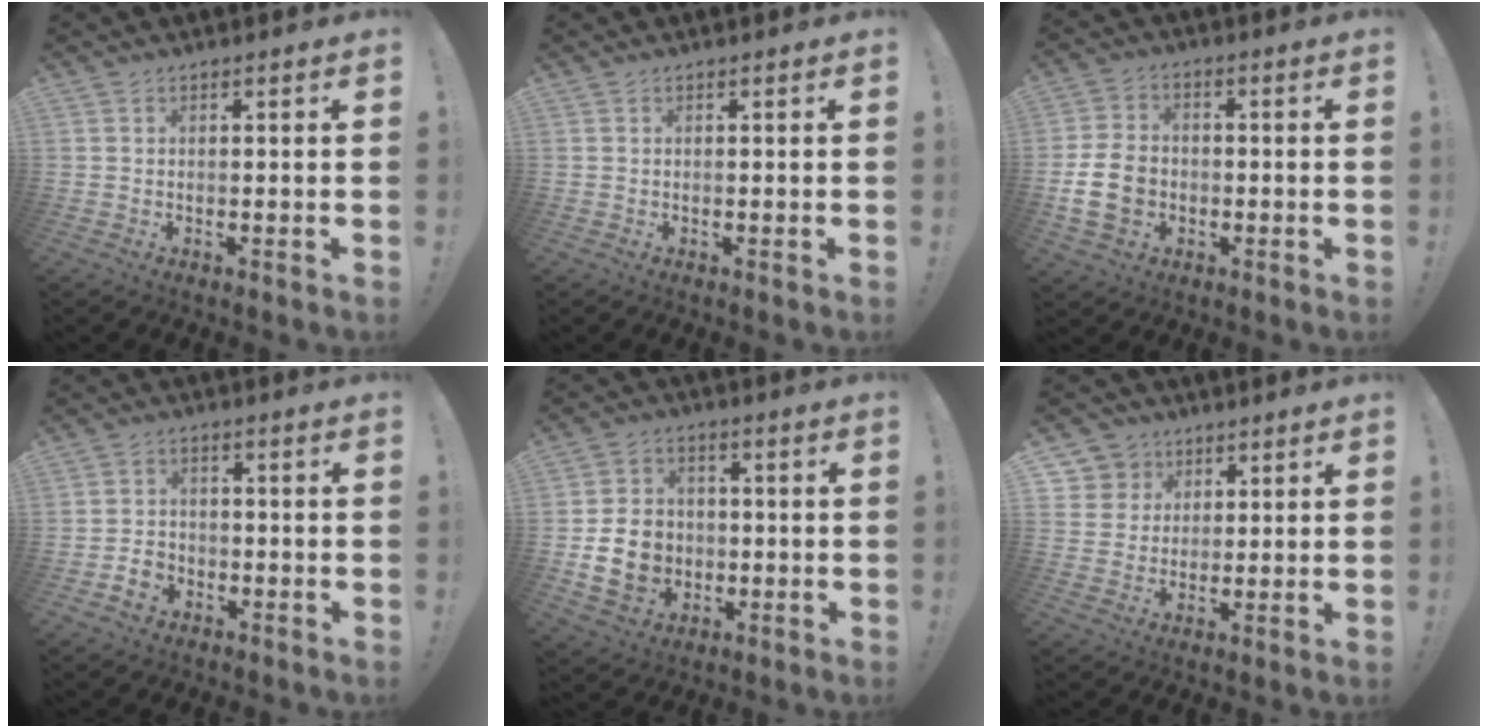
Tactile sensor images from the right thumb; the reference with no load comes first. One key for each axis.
{"total": 0.0}
{"total": 12.0, "fx": -2.7, "fy": 9.2, "fz": 7.3, "tx": -0.139, "ty": 0.018, "tz": -0.047}
{"total": 5.3, "fx": -2.6, "fy": 4.2, "fz": 2.0, "tx": -0.035, "ty": 0.013, "tz": -0.048}
{"total": 13.5, "fx": -2.2, "fy": 11.2, "fz": 7.1, "tx": -0.130, "ty": 0.017, "tz": -0.032}
{"total": 7.4, "fx": 3.2, "fy": 6.6, "fz": 0.8, "tx": -0.011, "ty": -0.024, "tz": 0.067}